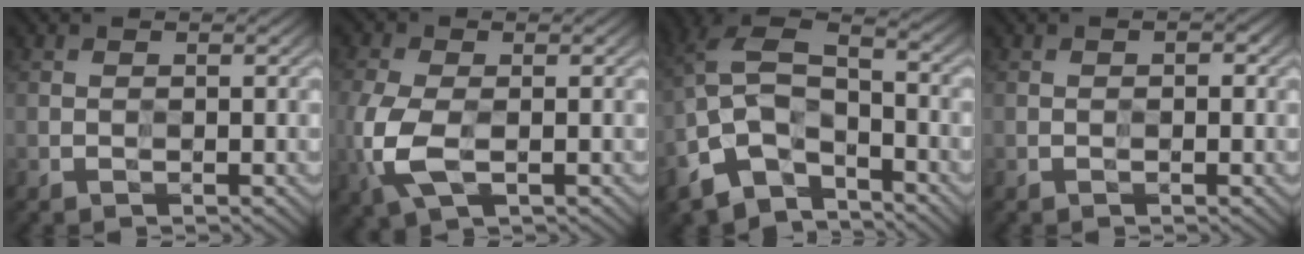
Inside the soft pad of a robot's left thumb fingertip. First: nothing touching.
{"total": 7.0, "force": [-1.7, 3.9, 5.5], "torque": [-0.149, -0.008, -0.035]}
{"total": 13.0, "force": [-6.6, 6.9, 8.8], "torque": [-0.195, -0.009, -0.133]}
{"total": 0.9, "force": [-0.1, 0.6, 0.7], "torque": [-0.003, 0.001, -0.003]}